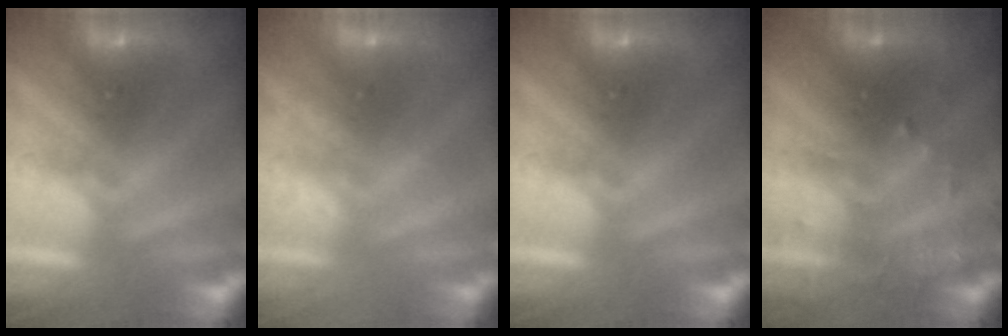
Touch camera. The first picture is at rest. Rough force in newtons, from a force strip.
{"total": 2.1}
{"total": 0.0}
{"total": 3.9}